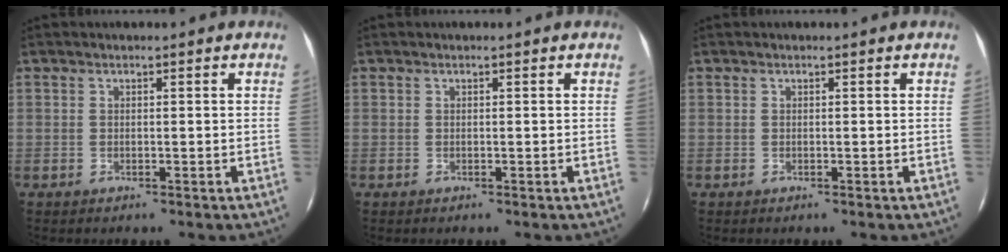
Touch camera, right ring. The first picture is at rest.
{"total": 0.0}
{"total": 0.0}